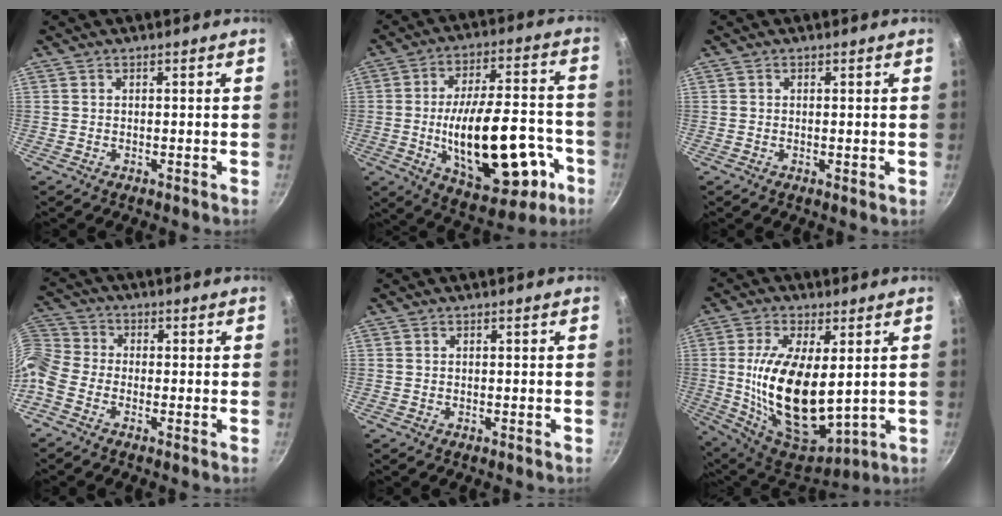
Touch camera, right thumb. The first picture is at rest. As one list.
[{"total": 24.0, "force": [-6.7, 11.1, 20.2], "torque": [-0.290, 0.038, -0.076]}, {"total": 0.6, "force": [0.1, 0.1, 0.6], "torque": [-0.010, -0.002, 0.000]}, {"total": 7.6, "force": [-3.6, 5.3, 4.1], "torque": [-0.094, 0.038, -0.099]}, {"total": 0.0}, {"total": 19.9, "force": [1.3, 9.6, 17.4], "torque": [-0.306, -0.022, 0.040]}]